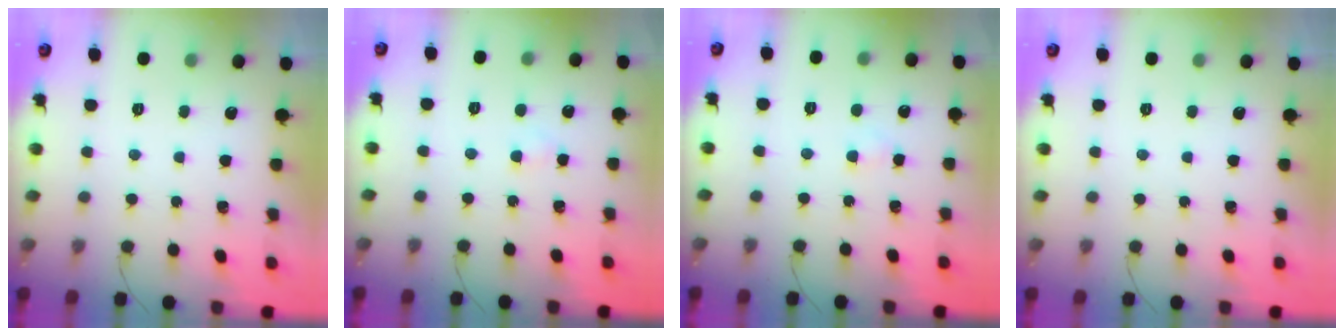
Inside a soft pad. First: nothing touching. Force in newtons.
{"total": 1.3, "press": 1.1, "slide": 0.7}
{"total": 1.3, "press": 1.1, "slide": 0.7}
{"total": 0.0}